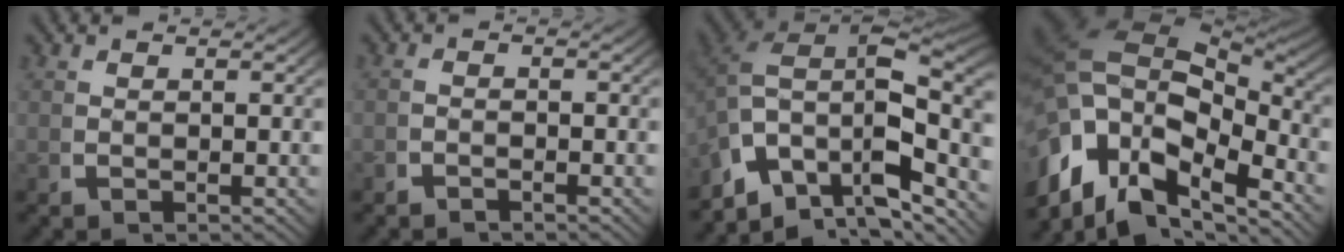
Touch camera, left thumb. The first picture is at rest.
{"total": 1.2, "force": [-1.1, 0.4, 0.1], "torque": [0.001, -0.002, -0.023]}
{"total": 15.9, "force": [-0.4, 10.1, 12.3], "torque": [-0.228, -0.034, 0.002]}
{"total": 19.0, "force": [0.8, 13.1, 13.7], "torque": [-0.258, -0.018, 0.009]}